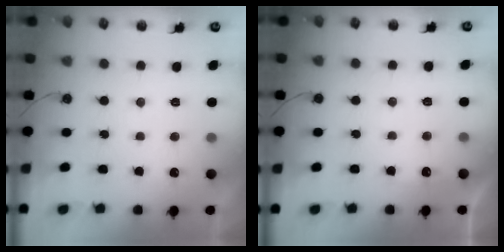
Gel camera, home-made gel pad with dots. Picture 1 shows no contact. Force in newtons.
{"total": 2.8, "press": 2.7, "slide": 0.4}